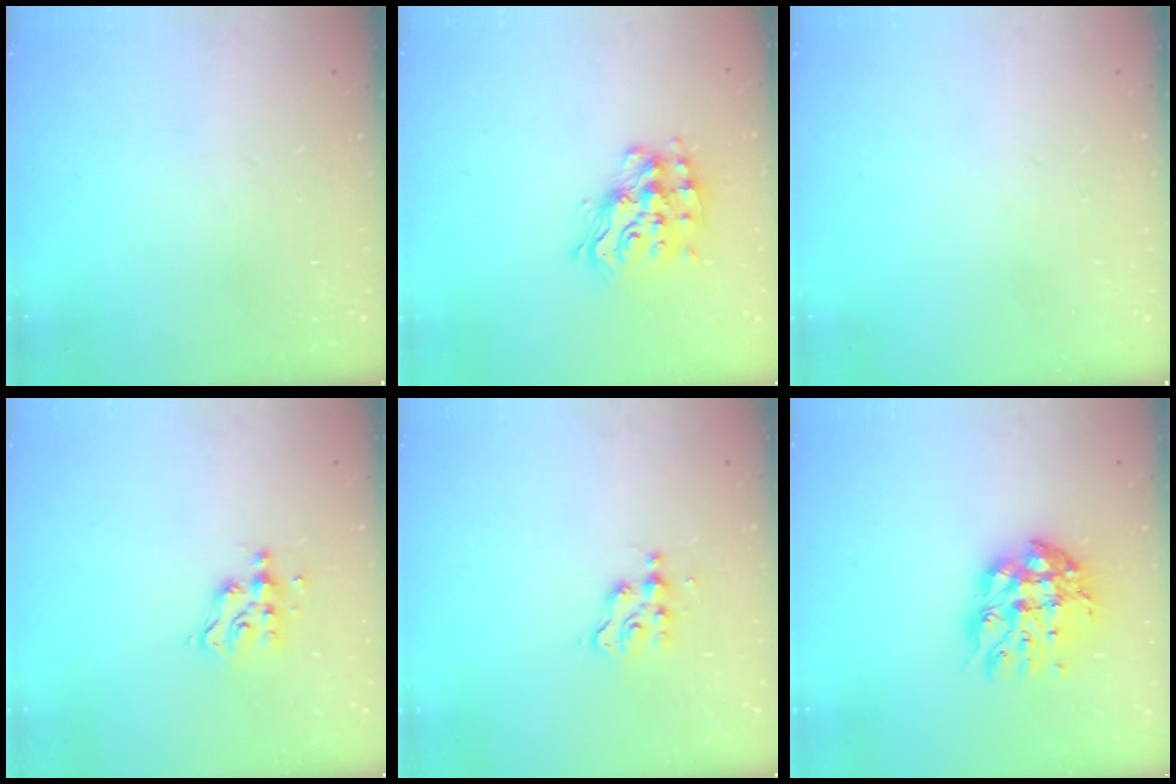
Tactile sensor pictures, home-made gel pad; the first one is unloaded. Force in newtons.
{"total": 15.1, "press": 15.1, "slide": 0.9}
{"total": 0.0}
{"total": 6.1, "press": 6.1, "slide": 0.6}
{"total": 3.5, "press": 3.5, "slide": 0.1}
{"total": 12.7, "press": 12.6, "slide": 1.2}